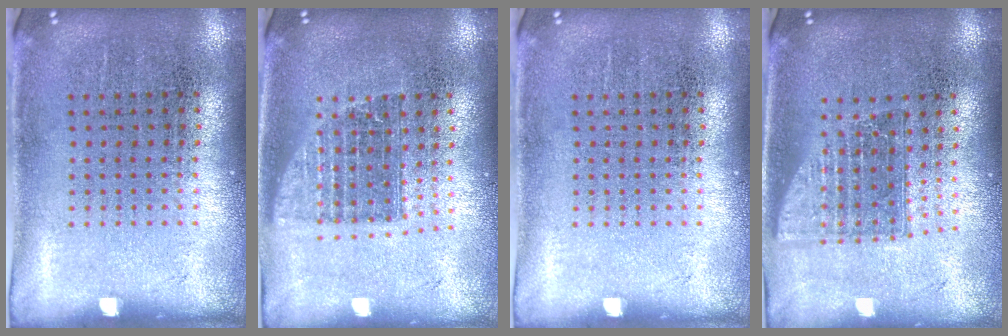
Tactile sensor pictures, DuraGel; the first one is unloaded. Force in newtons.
{"total": 1.3, "press": 1.1, "slide": 0.7}
{"total": 0.0}
{"total": 1.5, "press": 1.2, "slide": 1.0}